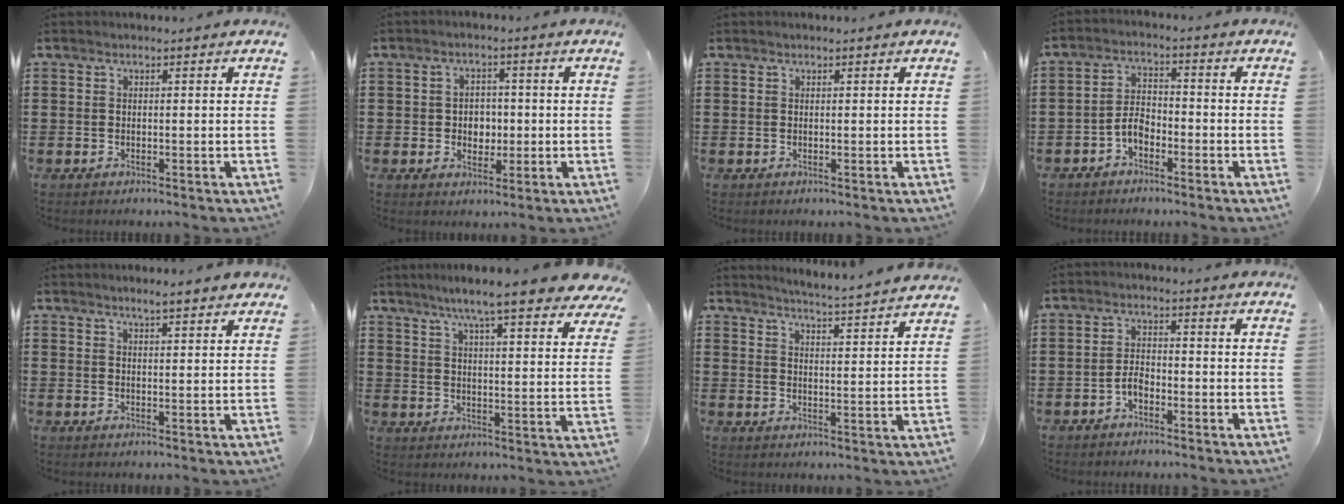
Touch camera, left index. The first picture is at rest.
{"total": 3.5, "force": [-0.3, 2.9, 2.0], "torque": [-0.040, 0.004, -0.012]}
{"total": 0.0}
{"total": 3.8, "force": [-2.4, 1.9, 2.3], "torque": [-0.057, 0.006, -0.052]}
{"total": 2.7, "force": [2.4, 0.2, 1.3], "torque": [-0.031, 0.003, 0.042]}
{"total": 8.2, "force": [6.9, 0.1, 4.4], "torque": [-0.093, -0.031, 0.114]}
{"total": 4.2, "force": [4.1, -1.1, 0.3], "torque": [-0.024, -0.034, 0.067]}
{"total": 2.7, "force": [-1.6, 1.2, 1.7], "torque": [-0.049, 0.001, -0.037]}